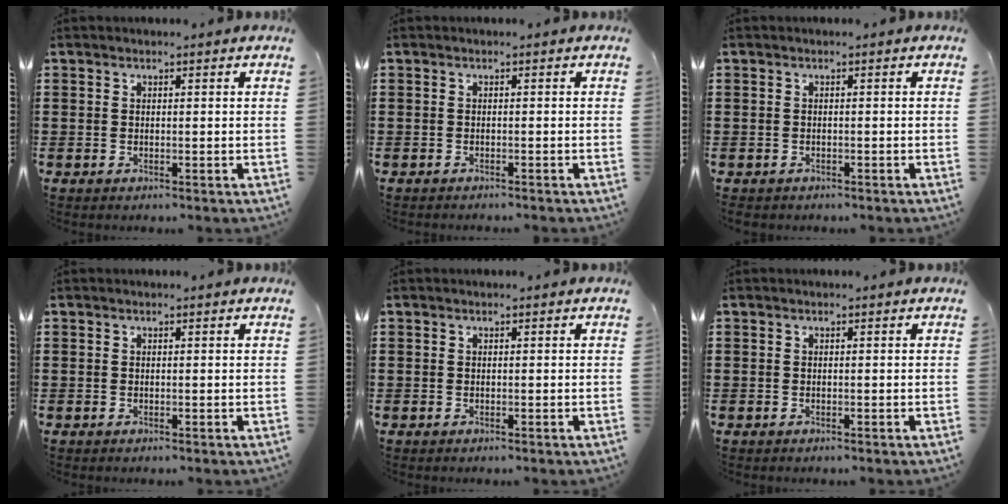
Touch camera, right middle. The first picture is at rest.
{"total": 0.5, "force": [-0.5, -0.1, 0.0], "torque": [-0.002, -0.002, -0.010]}
{"total": 0.5, "force": [-0.5, 0.2, -0.1], "torque": [-0.002, -0.001, -0.011]}
{"total": 0.0}
{"total": 0.0}
{"total": 0.0}